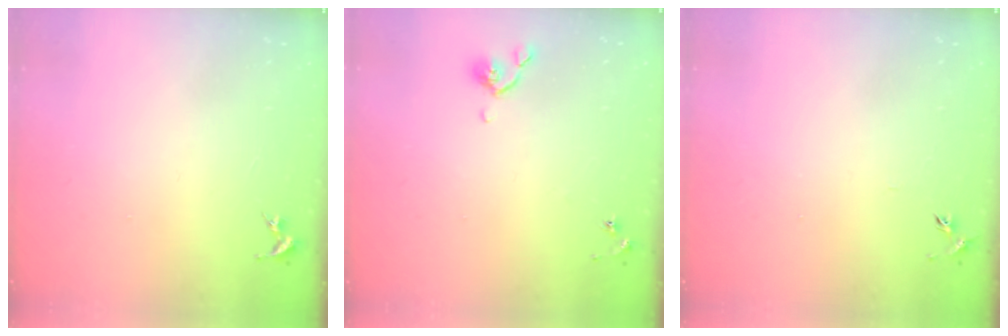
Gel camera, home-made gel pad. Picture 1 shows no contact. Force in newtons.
{"total": 5.3, "press": 5.2, "slide": 0.9}
{"total": 4.1, "press": 4.0, "slide": 0.4}